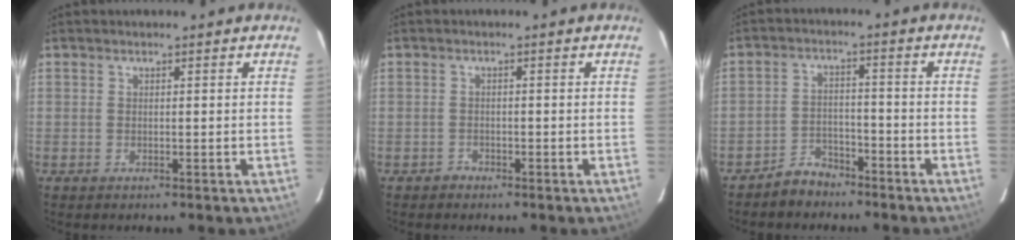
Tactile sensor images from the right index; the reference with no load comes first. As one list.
[{"total": 1.4, "force": [-1.0, 0.9, -0.2], "torque": [0.001, 0.008, -0.016]}, {"total": 5.3, "force": [-4.4, 2.8, 0.7], "torque": [-0.028, 0.017, -0.073]}]